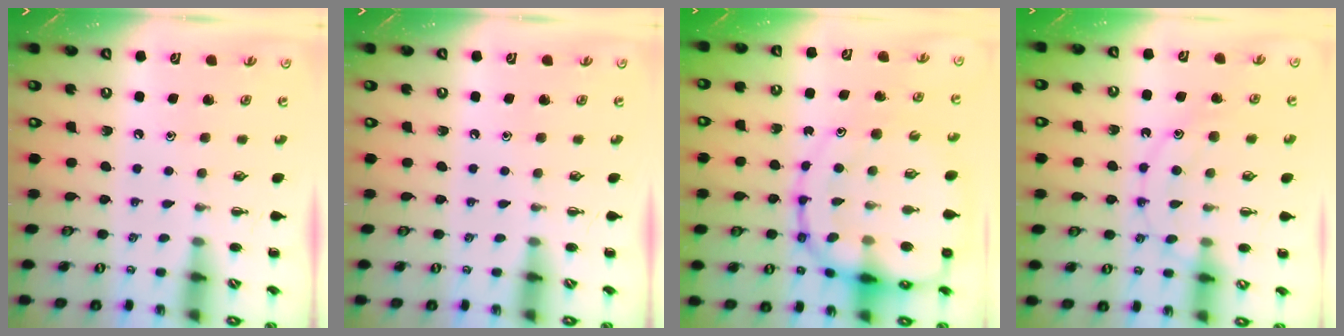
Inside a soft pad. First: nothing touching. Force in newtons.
{"total": 0.0}
{"total": 20.8, "press": 20.4, "slide": 4.1}
{"total": 11.5, "press": 11.5, "slide": 0.6}